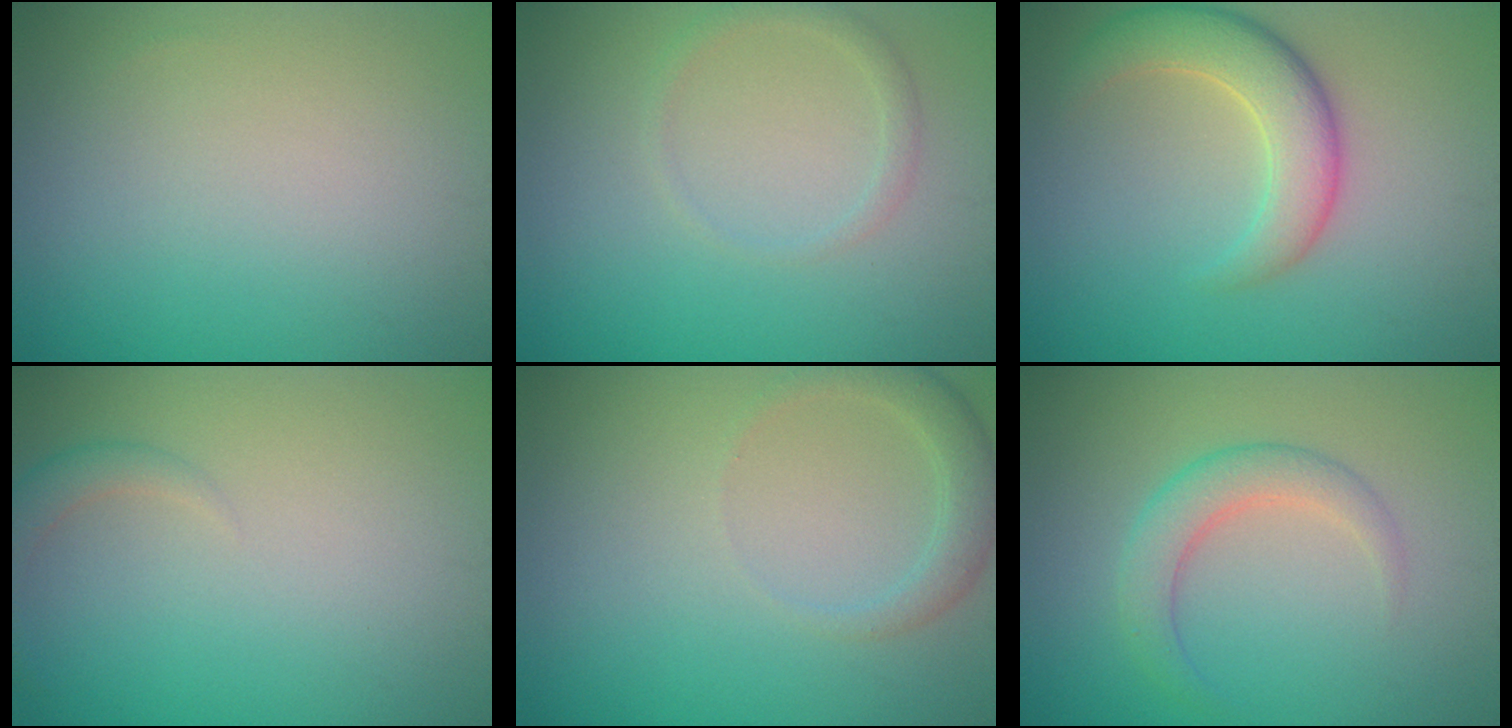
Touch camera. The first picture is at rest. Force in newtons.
{"total": 1.3, "press": 1.3, "slide": 0.0}
{"total": 4.9, "press": 4.8, "slide": 0.5}
{"total": 1.5, "press": 1.5, "slide": 0.1}
{"total": 2.2, "press": 2.2, "slide": 0.2}
{"total": 2.8, "press": 2.8, "slide": 0.1}